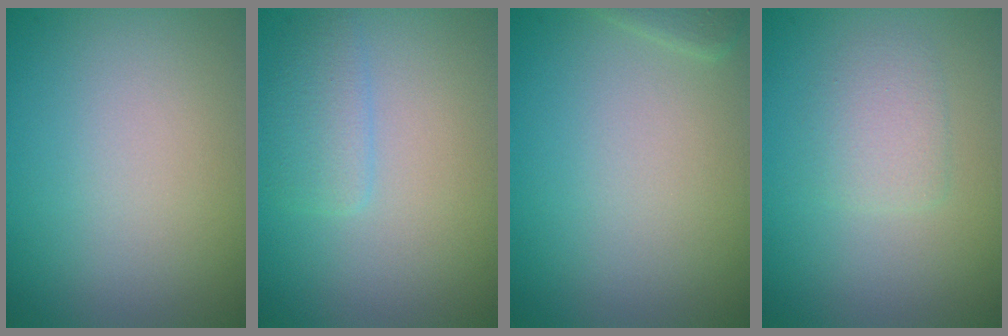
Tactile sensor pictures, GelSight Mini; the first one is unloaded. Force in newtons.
{"total": 1.9, "press": 1.9, "slide": 0.1}
{"total": 1.1, "press": 1.1, "slide": 0.1}
{"total": 1.7, "press": 1.7, "slide": 0.3}